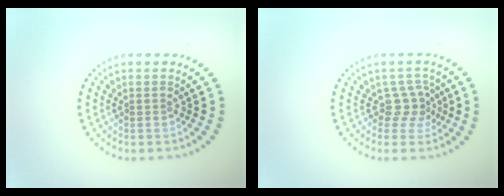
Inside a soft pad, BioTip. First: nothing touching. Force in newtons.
{"total": 2.2, "press": 1.5, "slide": 1.7}